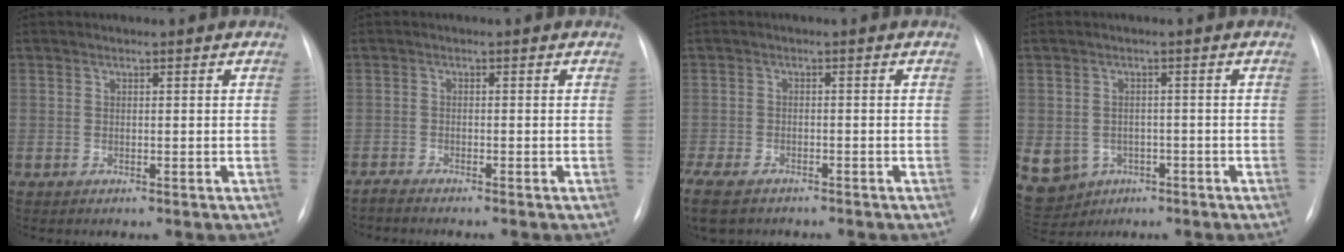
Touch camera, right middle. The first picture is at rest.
{"total": 2.2, "force": [-2.1, -0.1, 0.8], "torque": [-0.013, -0.005, -0.030]}
{"total": 11.6, "force": [-8.0, 6.1, 5.7], "torque": [-0.152, -0.025, -0.120]}
{"total": 17.0, "force": [-7.0, 14.3, 6.1], "torque": [-0.197, 0.001, -0.080]}